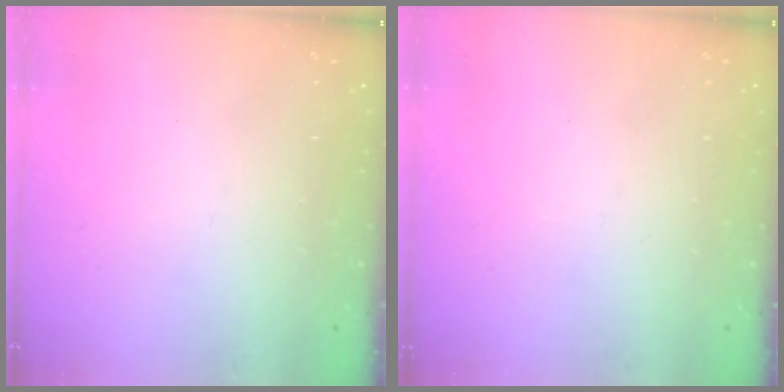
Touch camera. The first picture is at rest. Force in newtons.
{"total": 0.0}